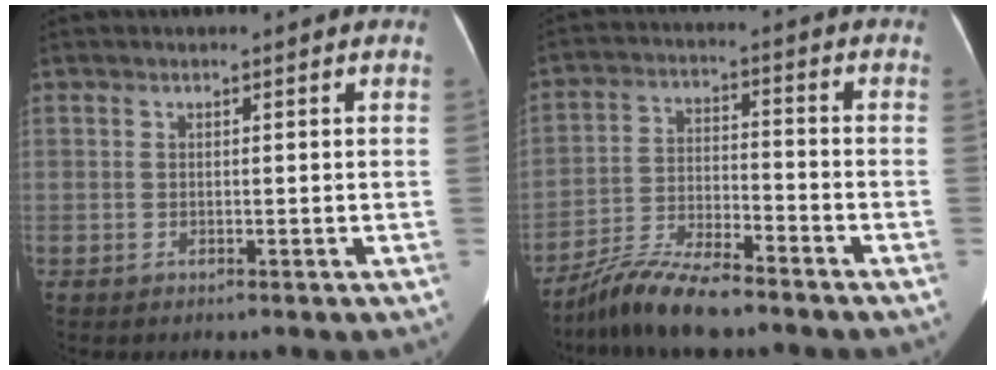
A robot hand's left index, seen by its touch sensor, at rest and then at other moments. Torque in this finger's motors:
{"motor_torque": [0.73, 1.00, 0.09, 0.02]}